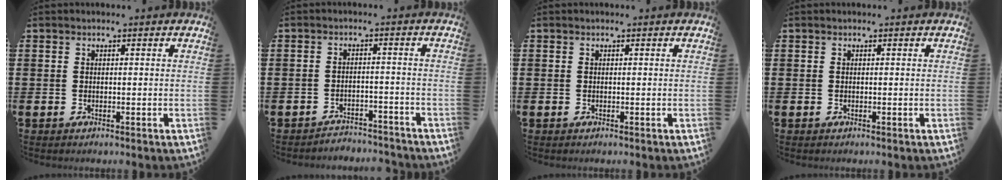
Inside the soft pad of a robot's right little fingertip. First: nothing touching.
{"total": 2.5, "force": [-2.5, 0.1, -0.3], "torque": [-0.004, 0.004, -0.055]}
{"total": 0.0}
{"total": 0.0}